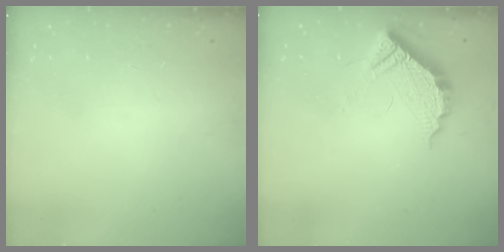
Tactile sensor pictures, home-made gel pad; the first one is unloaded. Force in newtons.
{"total": 11.1, "press": 11.1, "slide": 0.4}